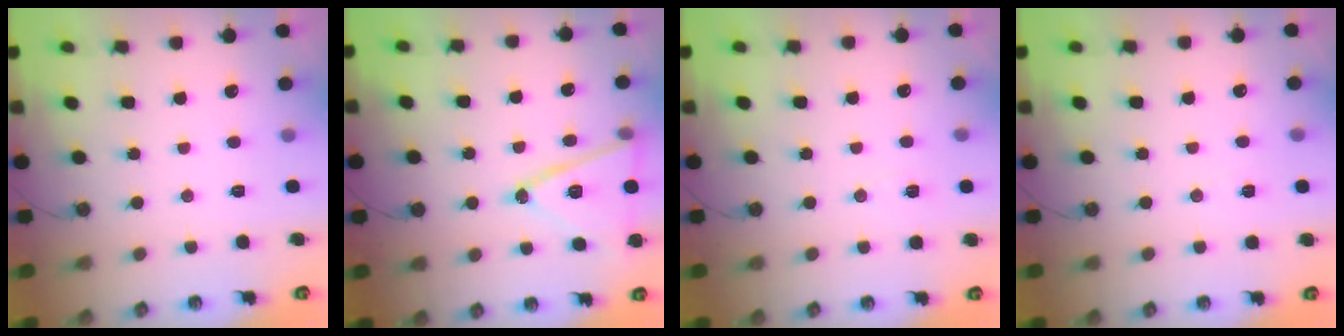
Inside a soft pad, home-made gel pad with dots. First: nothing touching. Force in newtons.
{"total": 15.4, "press": 15.0, "slide": 3.4}
{"total": 4.2, "press": 3.8, "slide": 1.8}
{"total": 3.3, "press": 2.7, "slide": 1.9}